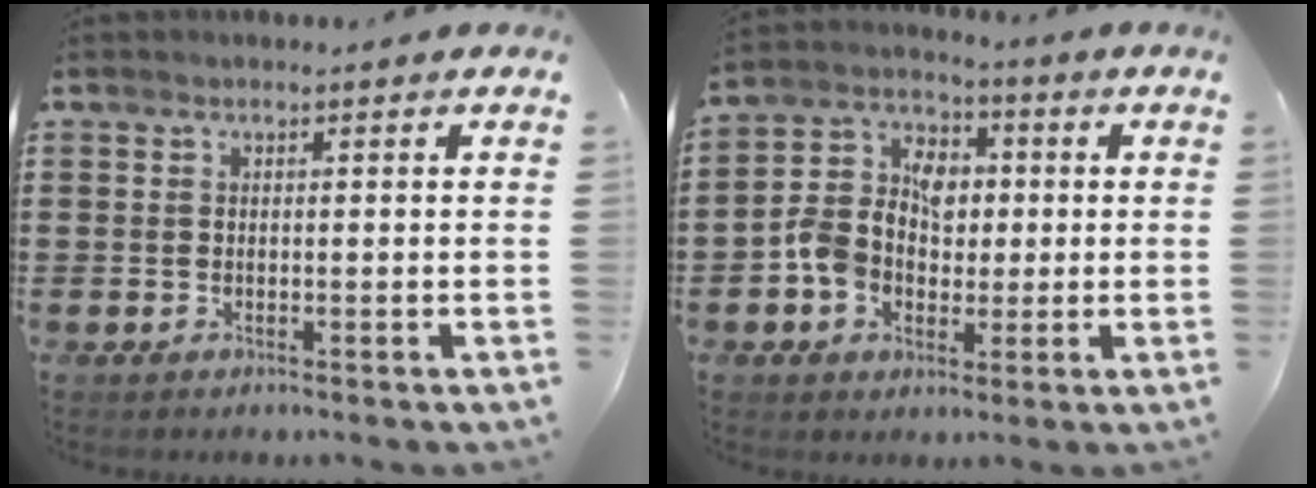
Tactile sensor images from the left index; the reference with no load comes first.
{"total": 8.1, "force": [-0.8, 6.7, 4.4], "torque": [-0.117, 0.020, -0.020]}